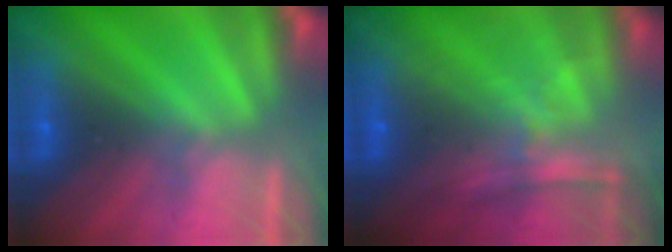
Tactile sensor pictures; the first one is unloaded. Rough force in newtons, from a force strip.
{"total": 7.2}